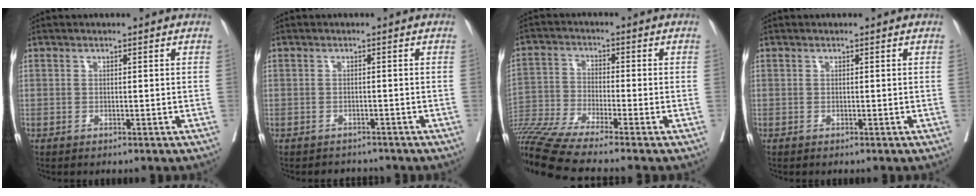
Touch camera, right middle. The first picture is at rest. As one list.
[{"total": 2.3, "force": [-2.1, 0.8, -0.5], "torque": [0.005, -0.002, -0.034]}, {"total": 15.2, "force": [-12.8, -1.4, 8.0], "torque": [-0.166, -0.033, -0.232]}, {"total": 0.0}]